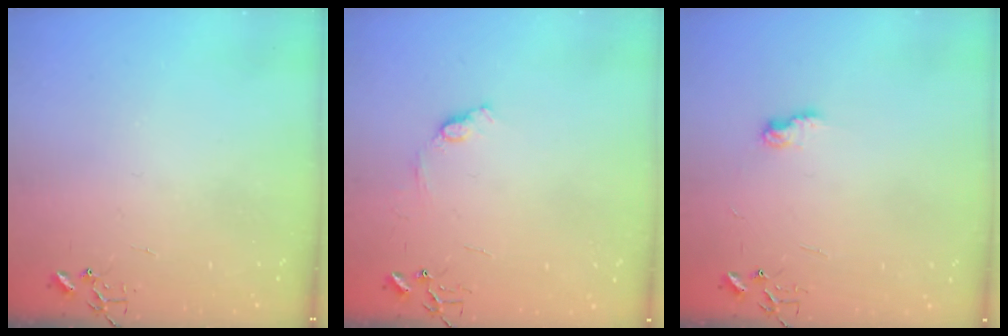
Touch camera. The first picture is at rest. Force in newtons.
{"total": 7.2, "press": 7.1, "slide": 0.8}
{"total": 6.3, "press": 6.3, "slide": 0.1}